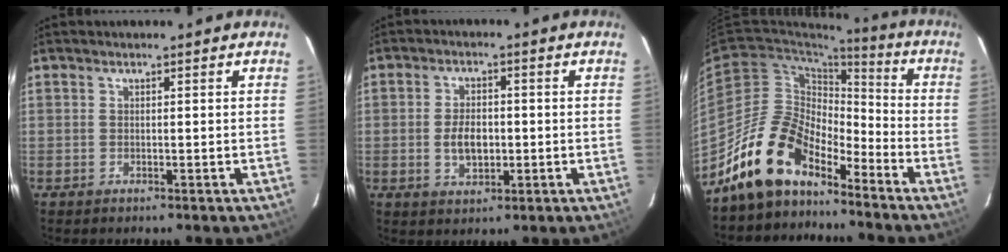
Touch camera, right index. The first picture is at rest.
{"total": 5.5, "force": [-0.6, 3.3, 4.4], "torque": [-0.085, 0.002, -0.005]}
{"total": 14.7, "force": [-11.9, 6.3, 6.0], "torque": [-0.116, 0.020, -0.223]}